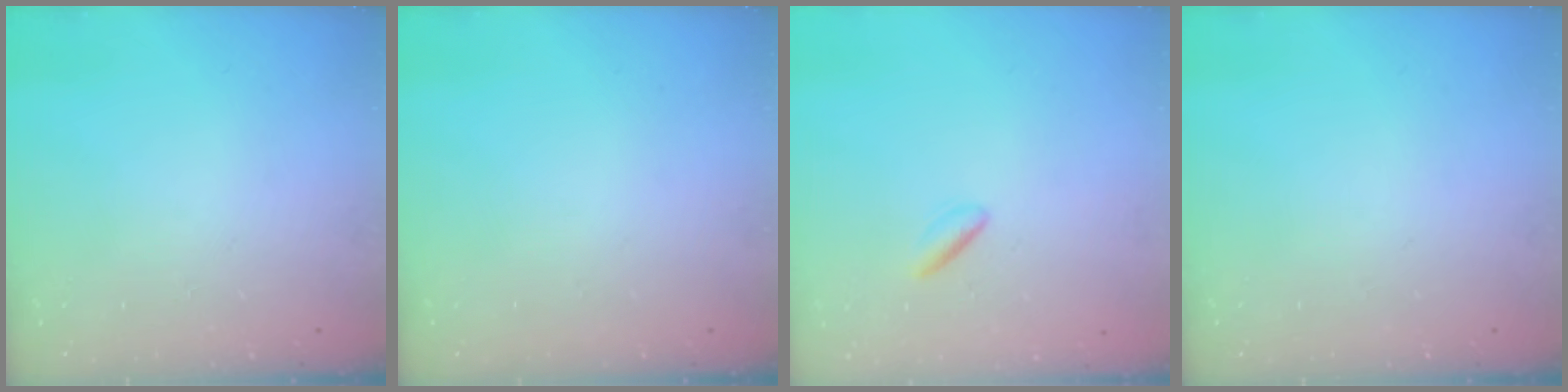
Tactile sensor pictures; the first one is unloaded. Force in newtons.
{"total": 0.0}
{"total": 1.3, "press": 1.0, "slide": 0.8}
{"total": 0.0}